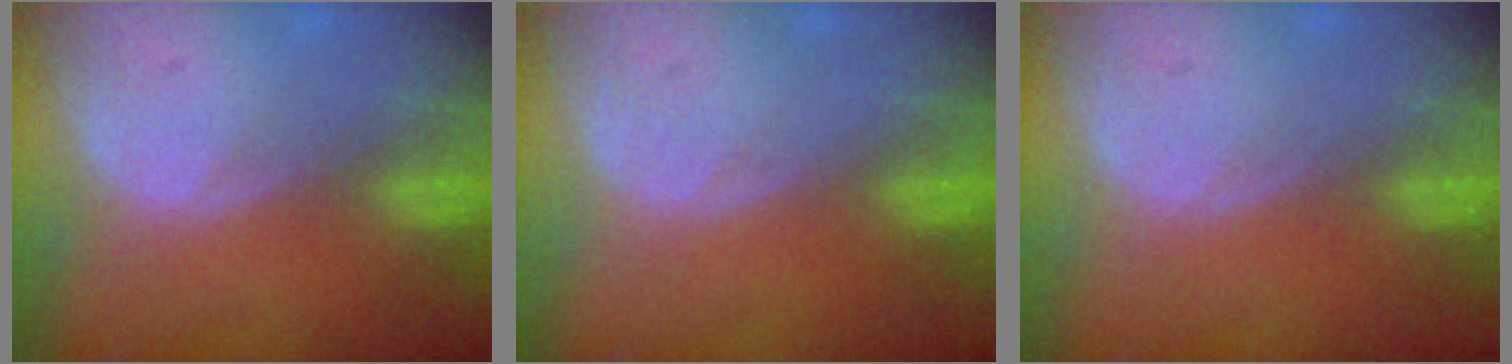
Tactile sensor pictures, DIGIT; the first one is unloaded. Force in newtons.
{"total": 0.0}
{"total": 0.0}